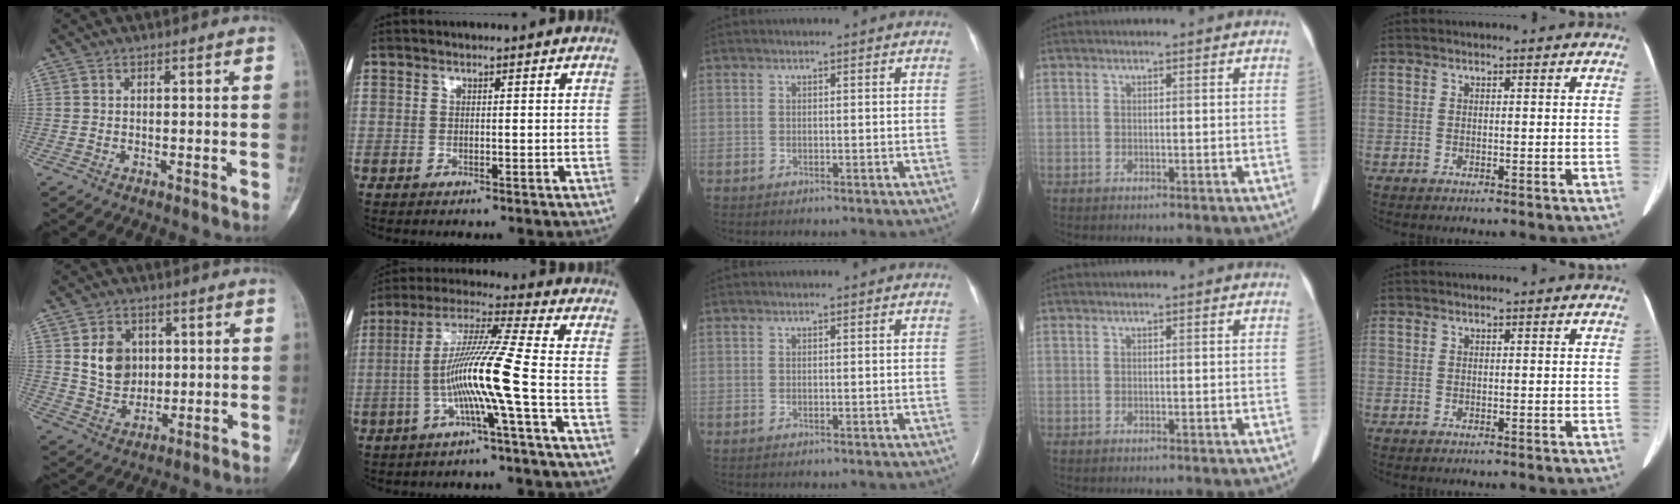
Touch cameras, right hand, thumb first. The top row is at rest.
{"thumb": {"total": 8.8, "force": [2.1, 7.0, 4.9], "torque": [-0.052, -0.013, 0.044]}, "index": {"total": 11.1, "force": [-2.9, -1.9, 10.5], "torque": [-0.205, 0.010, -0.059]}}